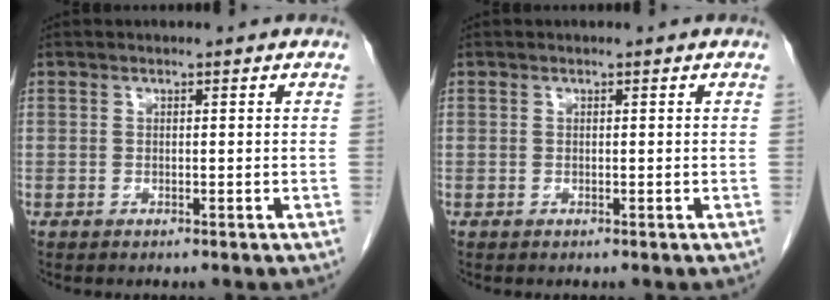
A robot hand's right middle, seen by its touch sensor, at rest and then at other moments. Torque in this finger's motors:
{"motor_torque": [0.00, 0.00, 0.01, 0.01]}